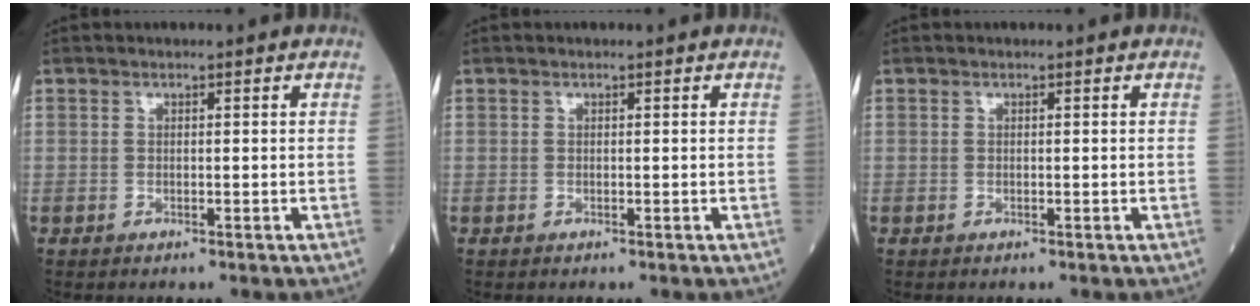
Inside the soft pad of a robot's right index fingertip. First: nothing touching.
{"total": 0.0}
{"total": 0.0}